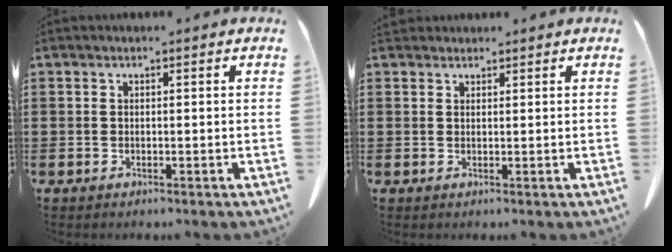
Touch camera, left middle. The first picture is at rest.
{"total": 1.2, "force": [1.1, 0.5, 0.1], "torque": [-0.004, 0.002, 0.023]}